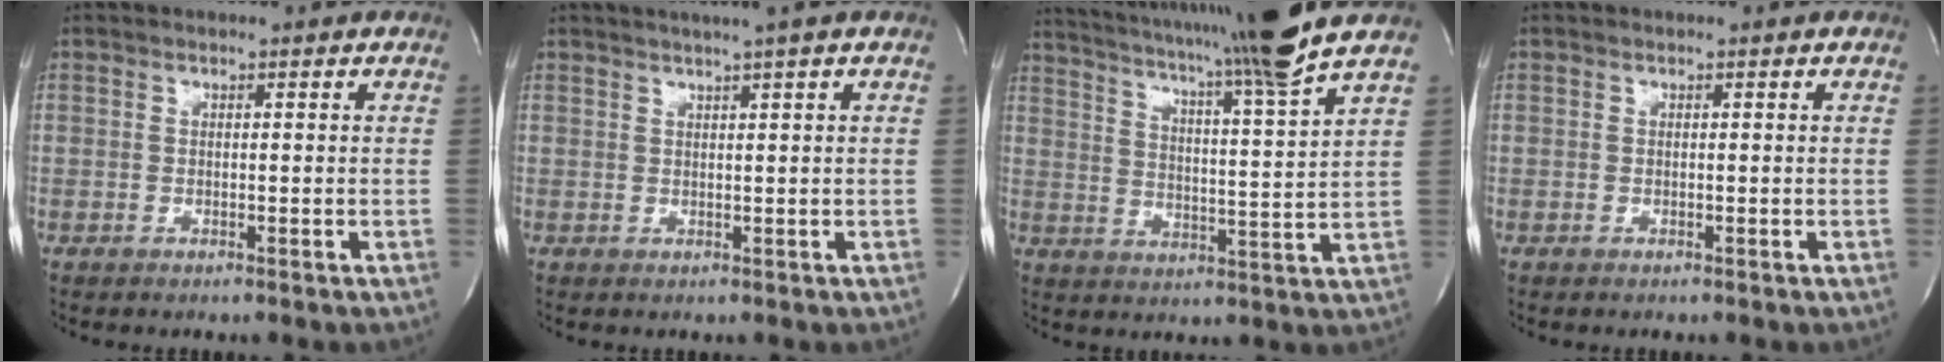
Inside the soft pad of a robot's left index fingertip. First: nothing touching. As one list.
[{"total": 3.6, "force": [2.6, -0.9, 2.3], "torque": [-0.036, 0.007, 0.042]}, {"total": 18.3, "force": [15.2, -2.0, 10.0], "torque": [-0.174, -0.036, 0.214]}, {"total": 0.0}]